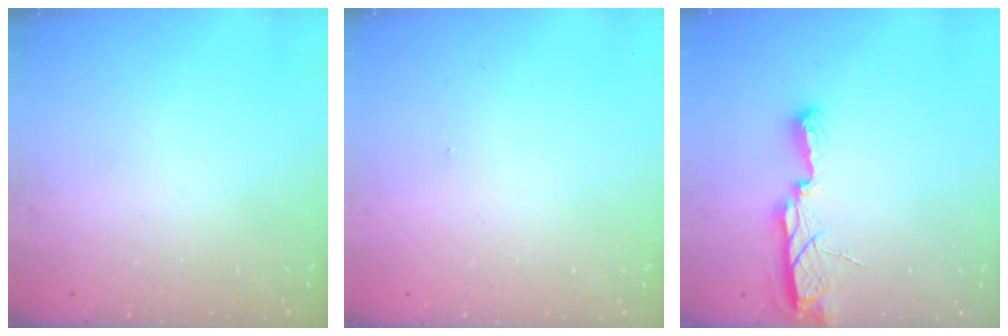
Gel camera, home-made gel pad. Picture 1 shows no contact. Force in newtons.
{"total": 5.3, "press": 0.3, "slide": 5.2}
{"total": 7.5, "press": 7.5, "slide": 0.8}